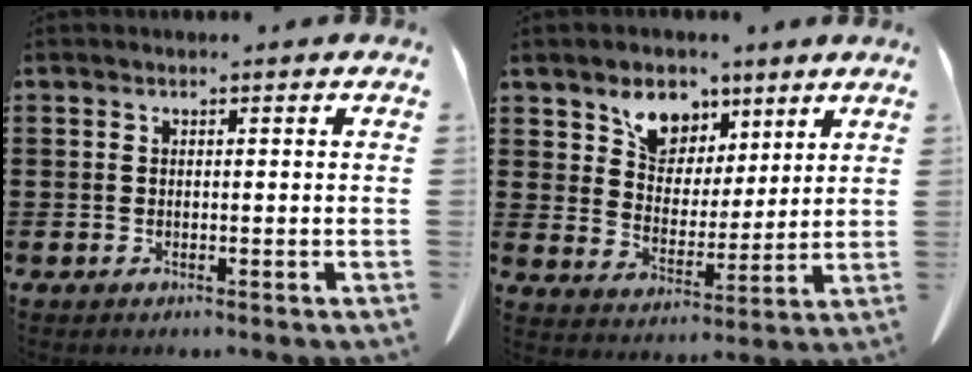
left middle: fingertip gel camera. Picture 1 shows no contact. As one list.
[{"total": 7.2, "force": [5.1, 4.8, 1.7], "torque": [-0.060, -0.014, 0.094]}]